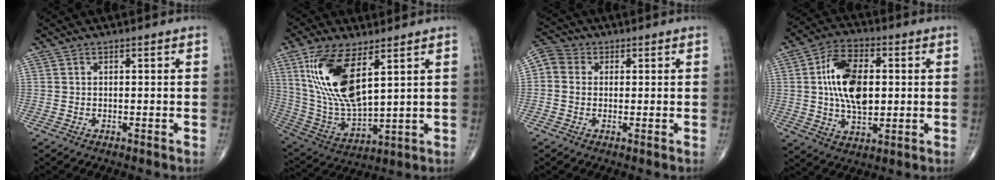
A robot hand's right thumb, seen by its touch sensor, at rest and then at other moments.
{"total": 17.5, "force": [6.9, 7.1, 14.5], "torque": [-0.290, -0.027, 0.145]}
{"total": 5.3, "force": [0.4, 4.8, 2.3], "torque": [-0.036, 0.014, -0.002]}
{"total": 14.3, "force": [1.6, 8.1, 11.6], "torque": [-0.193, 0.005, 0.026]}